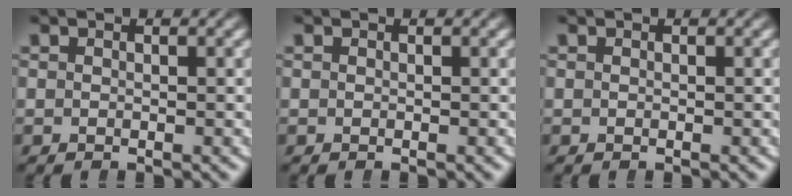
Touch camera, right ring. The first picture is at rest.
{"total": 0.0}
{"total": 0.0}